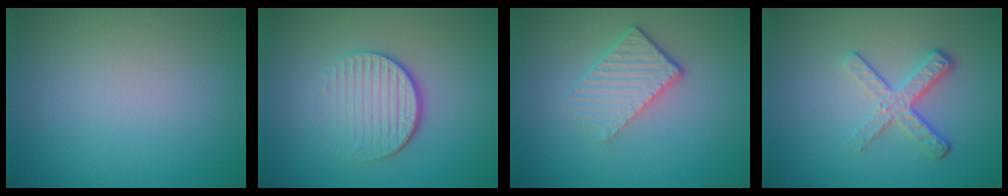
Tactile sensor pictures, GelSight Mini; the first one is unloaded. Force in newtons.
{"total": 4.2, "press": 2.6, "slide": 3.3}
{"total": 3.4, "press": 2.6, "slide": 2.1}
{"total": 3.6, "press": 2.5, "slide": 2.7}